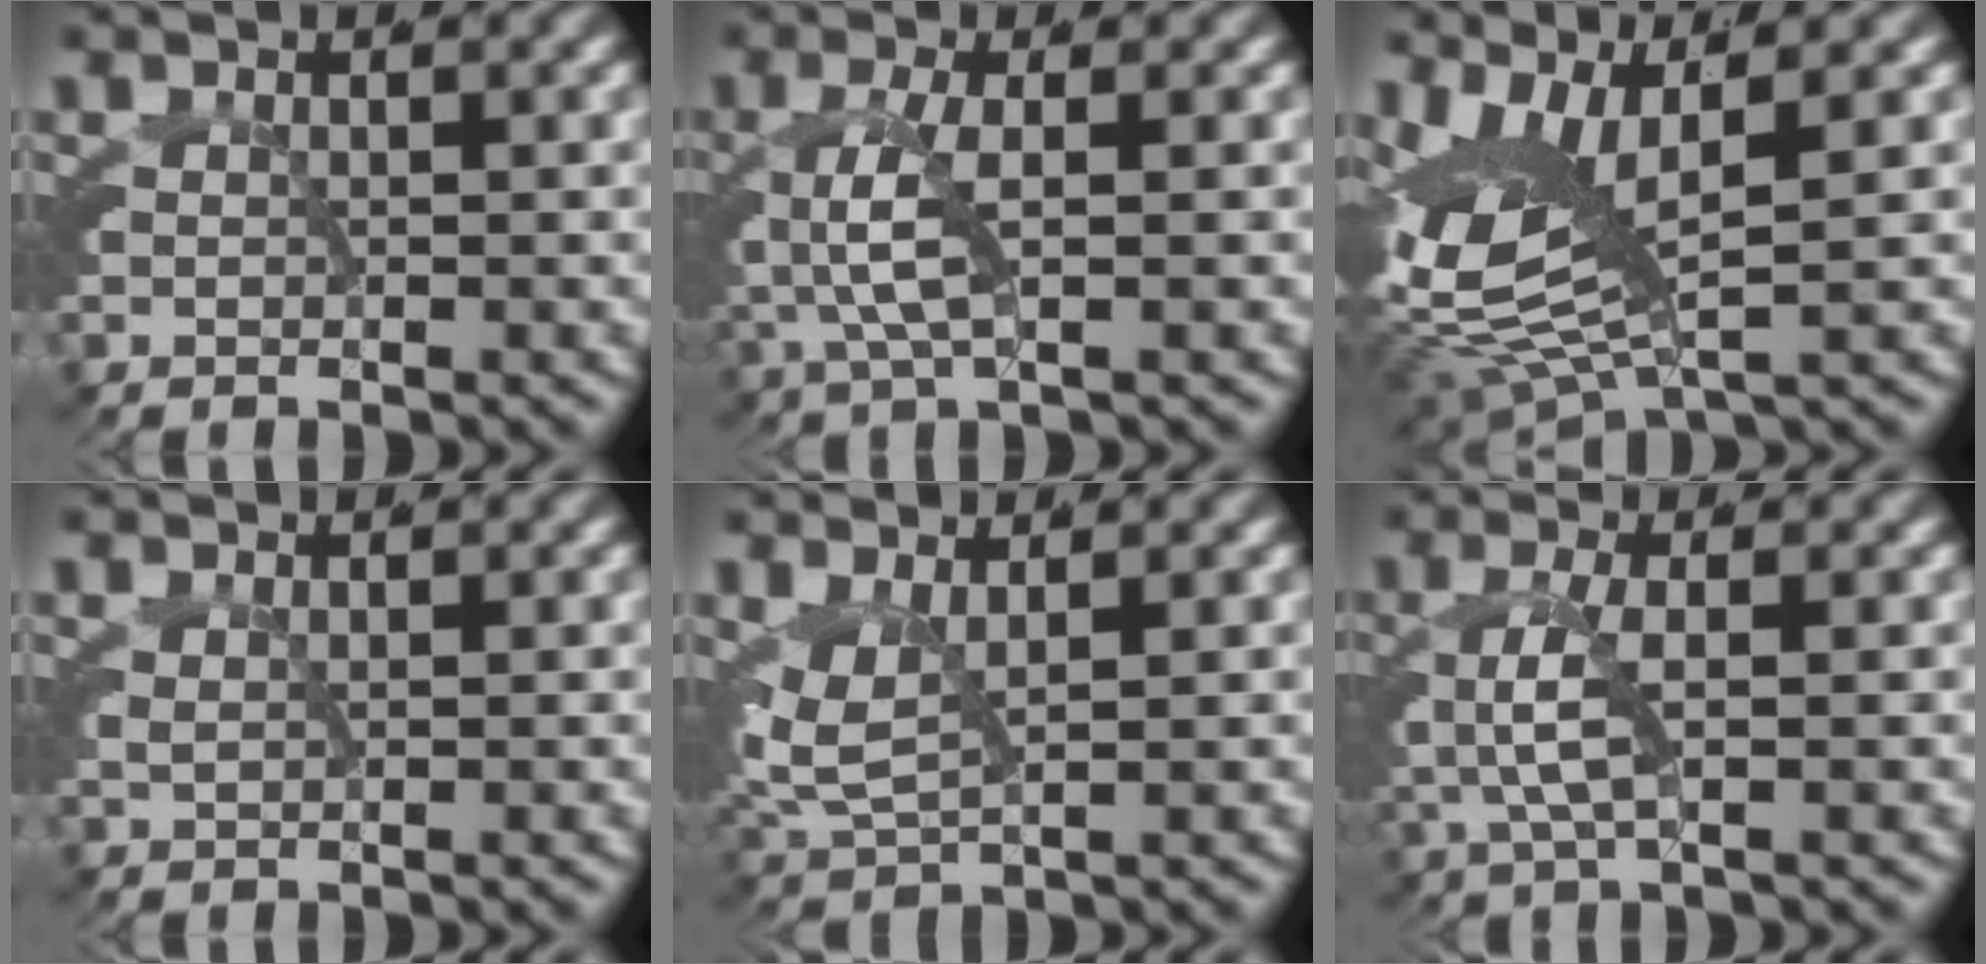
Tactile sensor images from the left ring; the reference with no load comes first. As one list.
[{"total": 3.5, "force": [-0.9, 1.1, 3.2], "torque": [-0.090, -0.010, -0.012]}, {"total": 9.7, "force": [0.9, 6.1, 7.5], "torque": [-0.172, -0.011, 0.015]}, {"total": 0.7, "force": [0.5, 0.3, 0.4], "torque": [-0.009, -0.002, 0.011]}, {"total": 5.1, "force": [0.5, 3.8, 3.4], "torque": [-0.096, -0.018, 0.013]}, {"total": 3.3, "force": [-0.8, 1.3, 2.9], "torque": [-0.087, -0.011, -0.010]}]